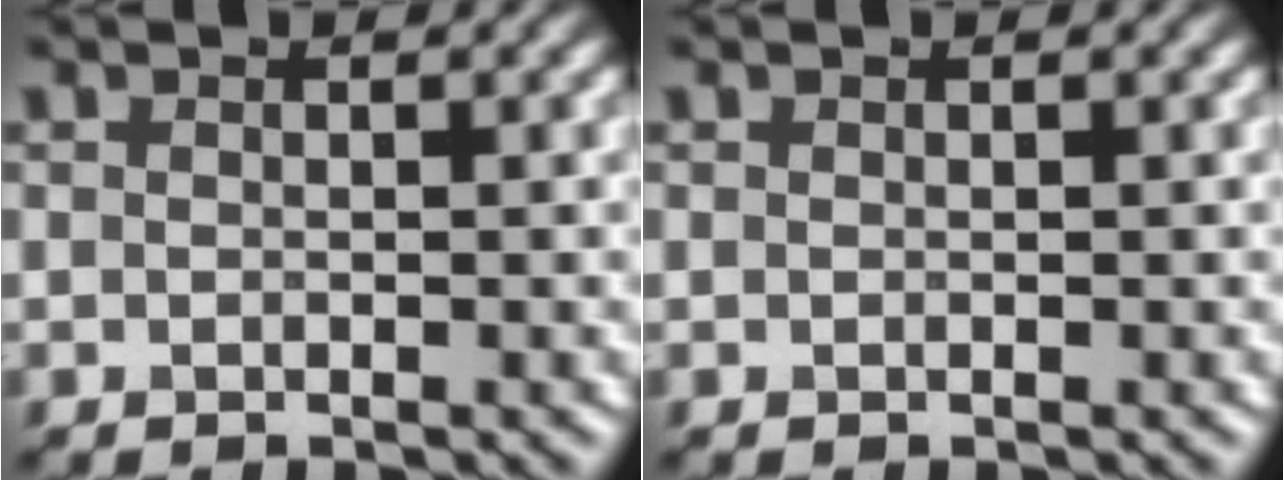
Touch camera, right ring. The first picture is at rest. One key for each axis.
{"total": 0.0}